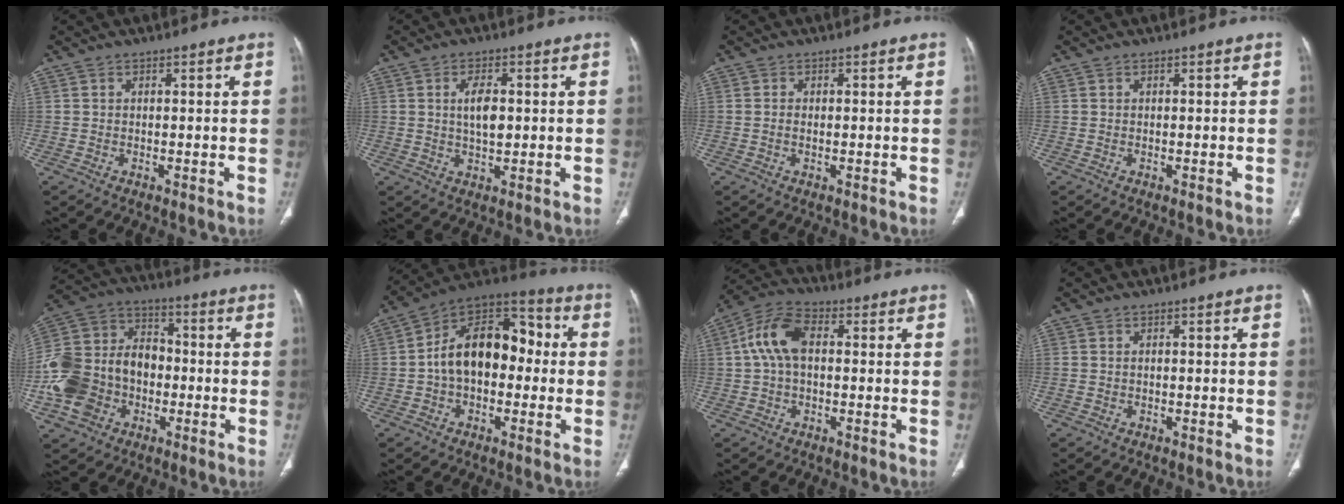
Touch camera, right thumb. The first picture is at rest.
{"total": 4.9, "force": [0.8, 2.4, 4.2], "torque": [-0.075, -0.003, 0.013]}
{"total": 1.0, "force": [0.0, 0.6, 0.8], "torque": [-0.021, 0.003, 0.000]}
{"total": 0.0}
{"total": 18.3, "force": [-4.7, 14.5, 10.2], "torque": [-0.189, 0.052, -0.085]}
{"total": 16.9, "force": [-0.2, 11.0, 12.8], "torque": [-0.173, 0.049, -0.017]}
{"total": 9.3, "force": [0.9, 5.5, 7.4], "torque": [-0.152, 0.028, 0.011]}
{"total": 0.0}